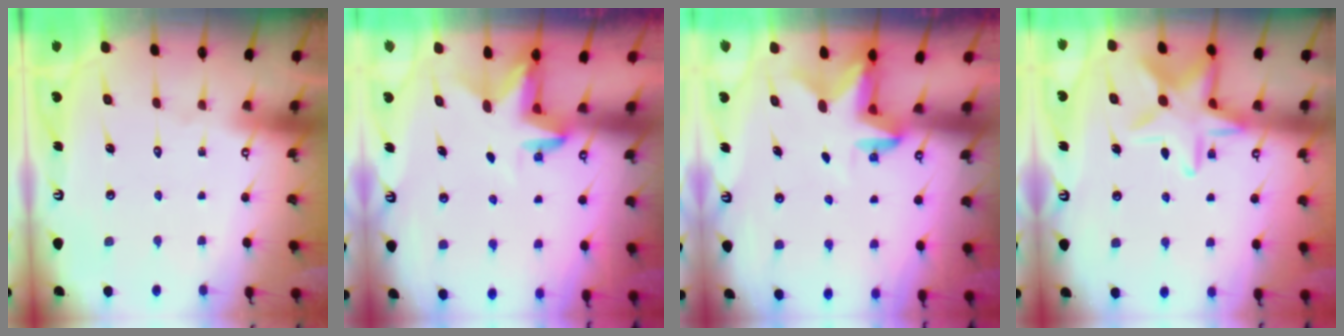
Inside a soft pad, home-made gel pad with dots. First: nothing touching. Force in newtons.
{"total": 3.3, "press": 3.3, "slide": 0.2}
{"total": 2.8, "press": 2.8, "slide": 0.5}
{"total": 14.1, "press": 14.0, "slide": 1.0}